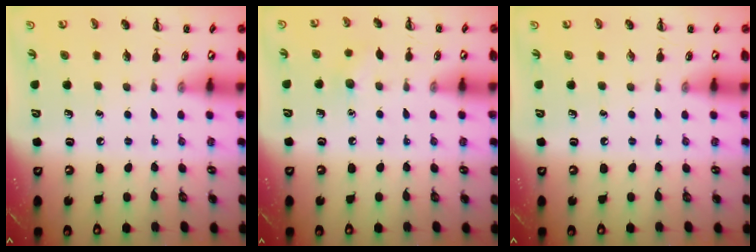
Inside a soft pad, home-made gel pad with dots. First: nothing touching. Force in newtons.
{"total": 5.4, "press": 5.2, "slide": 1.4}
{"total": 0.0}